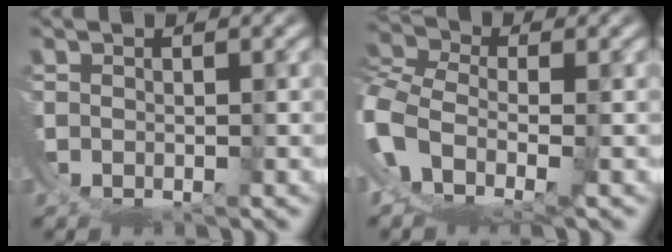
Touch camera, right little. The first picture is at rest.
{"total": 3.9, "force": [-0.4, 2.8, 2.6], "torque": [-0.094, -0.023, -0.003]}